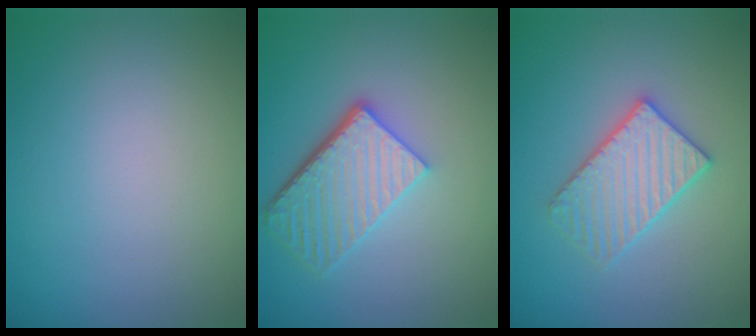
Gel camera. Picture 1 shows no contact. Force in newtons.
{"total": 5.2, "press": 3.9, "slide": 3.4}
{"total": 3.3, "press": 3.3, "slide": 0.6}